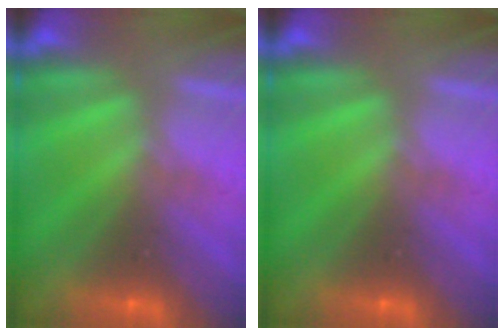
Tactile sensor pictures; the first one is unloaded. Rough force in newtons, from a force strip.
{"total": 0.0}